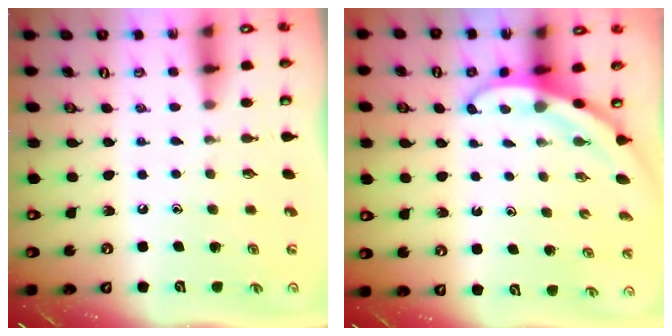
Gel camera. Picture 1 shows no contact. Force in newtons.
{"total": 3.2, "press": 3.2, "slide": 0.1}